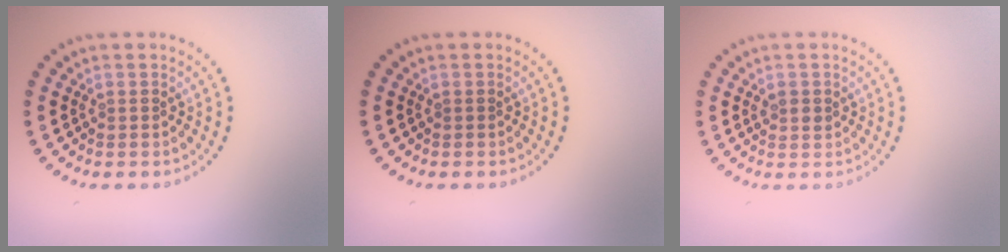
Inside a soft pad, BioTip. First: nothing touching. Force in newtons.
{"total": 0.0}
{"total": 1.1, "press": 1.1, "slide": 0.3}